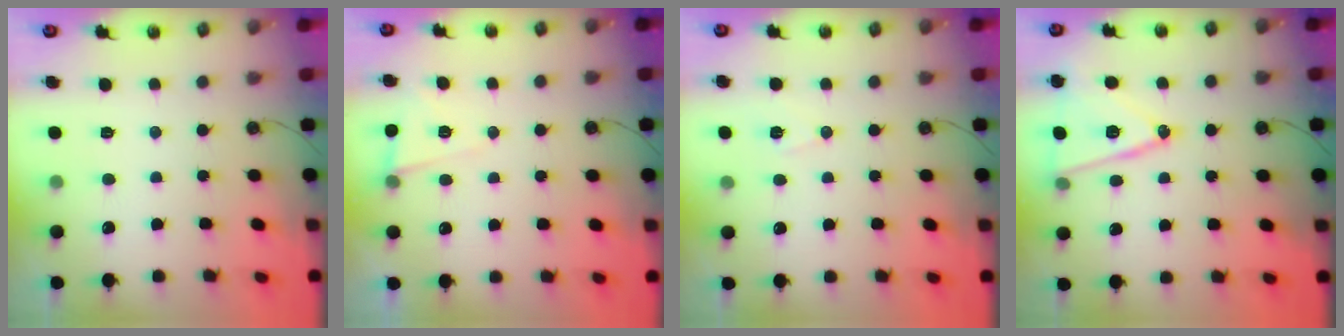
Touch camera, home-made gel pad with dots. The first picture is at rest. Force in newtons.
{"total": 4.6, "press": 4.5, "slide": 1.0}
{"total": 6.2, "press": 5.1, "slide": 3.5}
{"total": 14.1, "press": 13.6, "slide": 3.6}